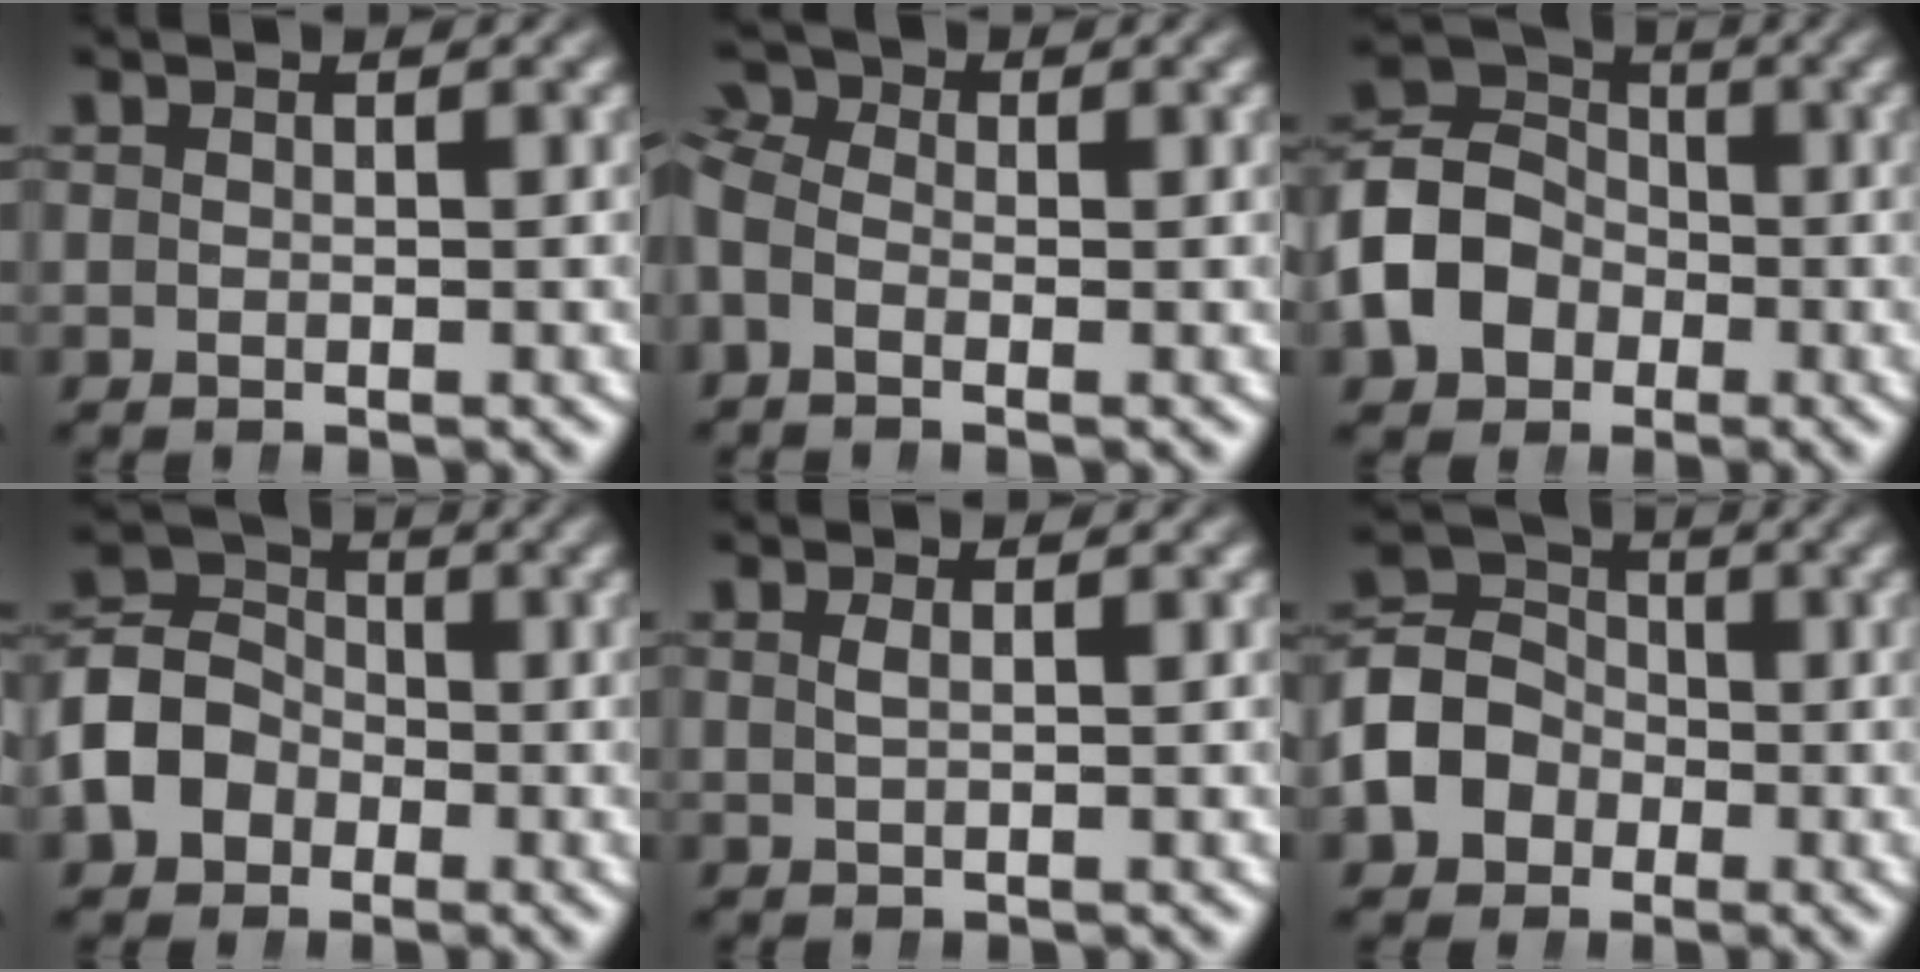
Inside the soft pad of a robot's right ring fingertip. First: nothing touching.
{"total": 4.9, "force": [0.4, 4.3, 2.3], "torque": [-0.055, 0.006, -0.012]}
{"total": 10.2, "force": [-0.9, 8.8, 5.1], "torque": [-0.124, -0.025, -0.011]}
{"total": 7.9, "force": [-1.4, 7.0, 3.4], "torque": [-0.092, -0.020, -0.020]}
{"total": 0.6, "force": [0.0, -0.2, 0.5], "torque": [-0.014, -0.005, 0.006]}
{"total": 8.4, "force": [-1.3, 7.4, 3.7], "torque": [-0.096, -0.024, -0.016]}